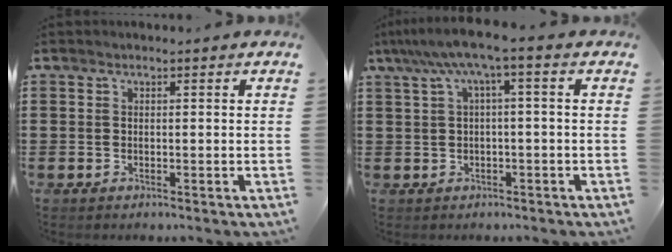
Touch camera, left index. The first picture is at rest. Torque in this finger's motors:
{"motor_torque": [1.34, -0.79, 0.67, 0.21]}